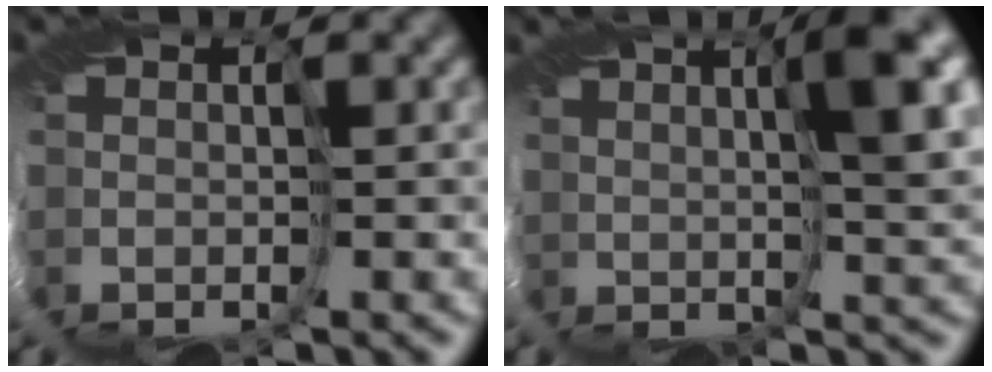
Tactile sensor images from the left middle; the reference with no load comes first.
{"total": 6.0, "force": [2.4, 0.7, 5.5], "torque": [-0.078, 0.008, 0.038]}